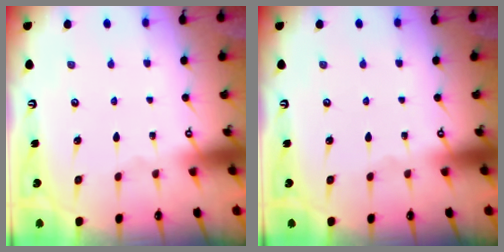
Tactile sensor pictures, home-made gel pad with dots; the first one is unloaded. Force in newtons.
{"total": 0.0}